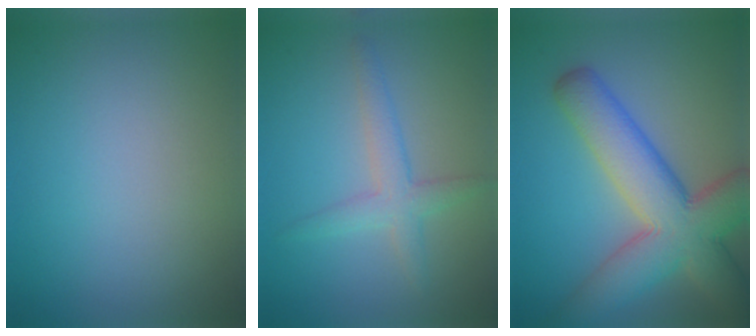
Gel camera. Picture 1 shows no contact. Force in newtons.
{"total": 2.8, "press": 2.8, "slide": 0.1}
{"total": 10.5, "press": 10.4, "slide": 0.9}